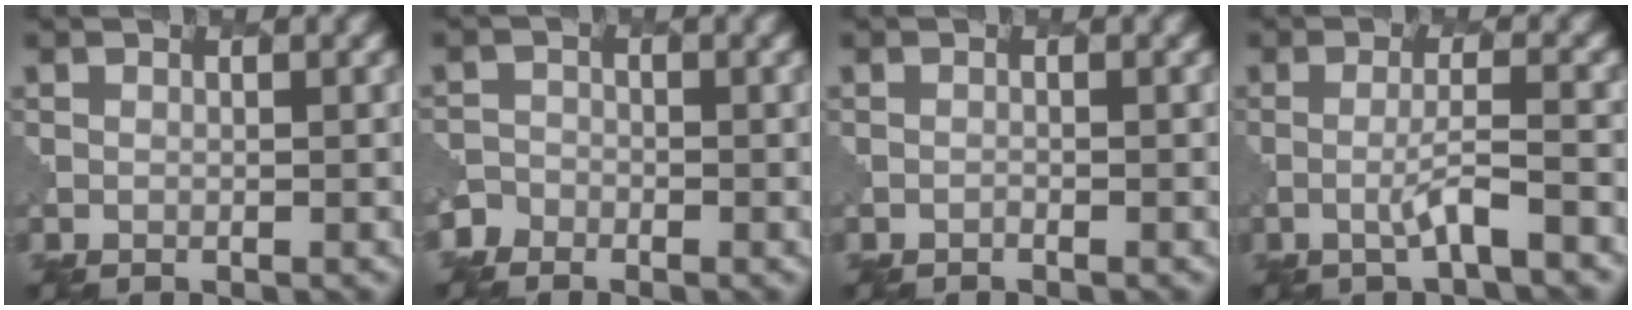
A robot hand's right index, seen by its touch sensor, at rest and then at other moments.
{"total": 1.8, "force": [-1.5, 0.9, -0.4], "torque": [0.010, 0.000, -0.033]}
{"total": 0.0}
{"total": 2.4, "force": [-0.8, 0.1, 2.3], "torque": [-0.039, 0.009, -0.018]}